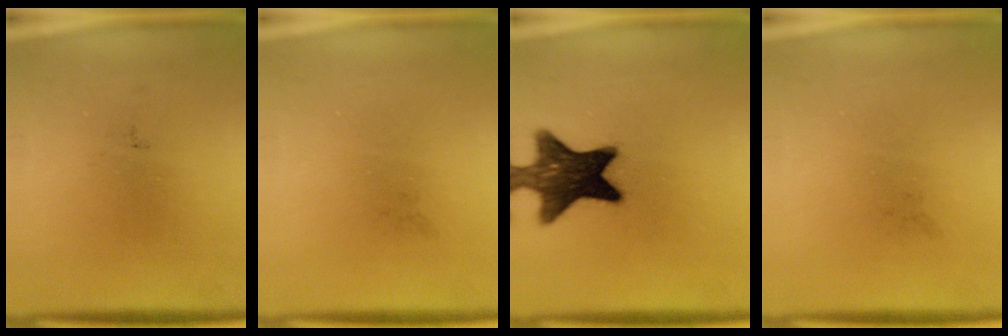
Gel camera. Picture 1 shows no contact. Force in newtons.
{"total": 0.0}
{"total": 14.8}
{"total": 0.0}